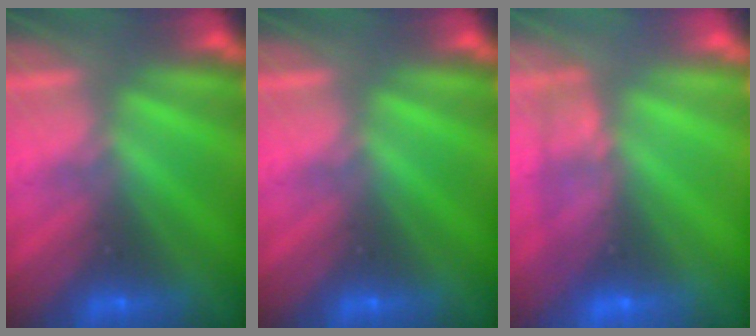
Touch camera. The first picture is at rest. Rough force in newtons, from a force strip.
{"total": 0.0}
{"total": 2.4}